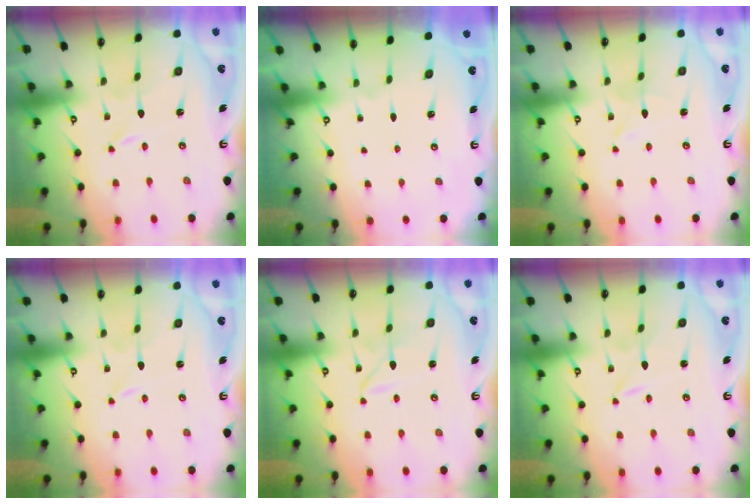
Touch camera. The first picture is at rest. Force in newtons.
{"total": 0.0}
{"total": 1.5, "press": 1.4, "slide": 0.2}
{"total": 0.0}
{"total": 2.1, "press": 2.1, "slide": 0.2}
{"total": 0.0}